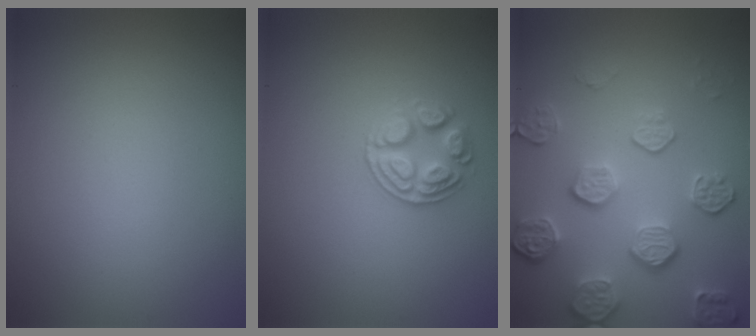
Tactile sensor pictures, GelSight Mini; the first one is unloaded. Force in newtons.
{"total": 2.8, "press": 2.7, "slide": 0.7}
{"total": 5.4, "press": 4.1, "slide": 3.6}